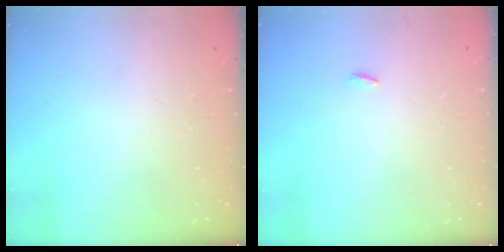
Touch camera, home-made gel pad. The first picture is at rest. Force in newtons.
{"total": 2.1, "press": 1.9, "slide": 0.7}